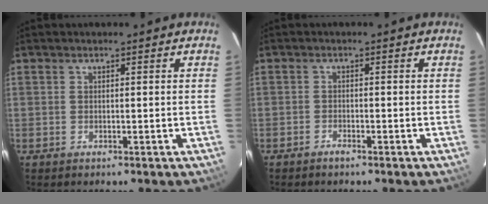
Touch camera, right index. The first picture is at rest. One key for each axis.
{"total": 1.2, "fx": -1.2, "fy": 0.3, "fz": 0.4, "tx": -0.014, "ty": 0.000, "tz": -0.025}